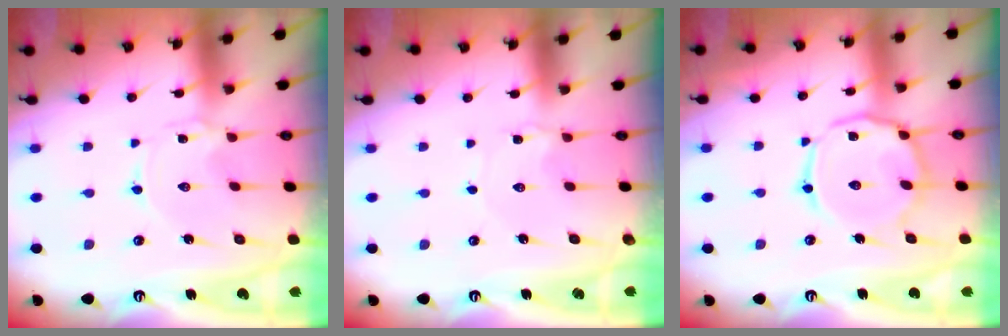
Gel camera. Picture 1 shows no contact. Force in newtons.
{"total": 1.0, "press": 1.0, "slide": 0.1}
{"total": 13.1, "press": 13.1, "slide": 0.9}